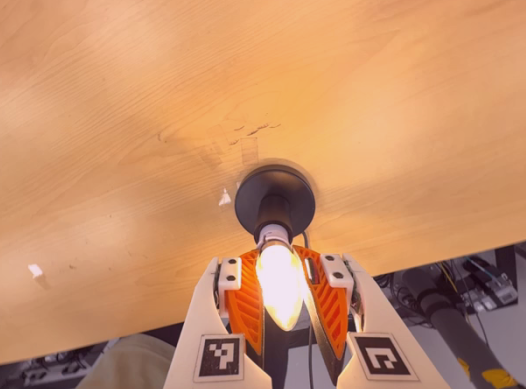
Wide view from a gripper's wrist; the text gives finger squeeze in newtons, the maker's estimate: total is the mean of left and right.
{"total": 26.4, "left": 27.4, "right": 25.5}